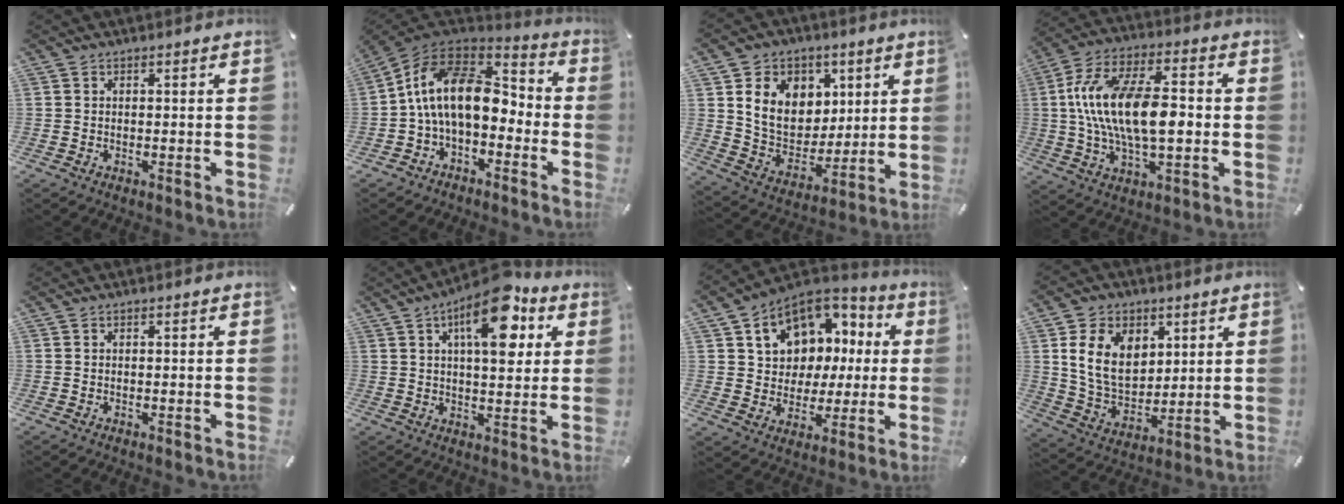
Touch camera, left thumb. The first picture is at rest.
{"total": 16.1, "force": [-0.4, 10.5, 12.1], "torque": [-0.243, 0.014, -0.011]}
{"total": 14.1, "force": [4.8, 11.8, 5.9], "torque": [-0.112, -0.014, 0.100]}
{"total": 18.3, "force": [0.2, 8.9, 15.9], "torque": [-0.324, 0.009, 0.003]}
{"total": 0.0}
{"total": 15.6, "force": [7.1, 6.8, 12.1], "torque": [-0.176, -0.022, 0.115]}
{"total": 12.0, "force": [4.2, 10.3, 4.4], "torque": [-0.082, -0.030, 0.084]}
{"total": 13.2, "force": [4.5, 9.9, 7.5], "torque": [-0.154, -0.009, 0.085]}